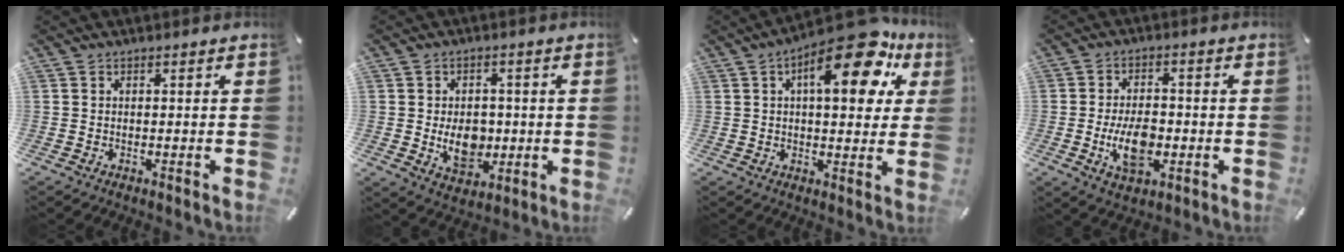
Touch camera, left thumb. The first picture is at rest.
{"total": 8.5, "force": [-0.9, 6.4, 5.5], "torque": [-0.087, -0.006, -0.015]}
{"total": 17.4, "force": [8.9, 6.9, 13.2], "torque": [-0.182, -0.046, 0.138]}
{"total": 9.4, "force": [-2.2, 5.3, 7.5], "torque": [-0.148, 0.002, -0.037]}